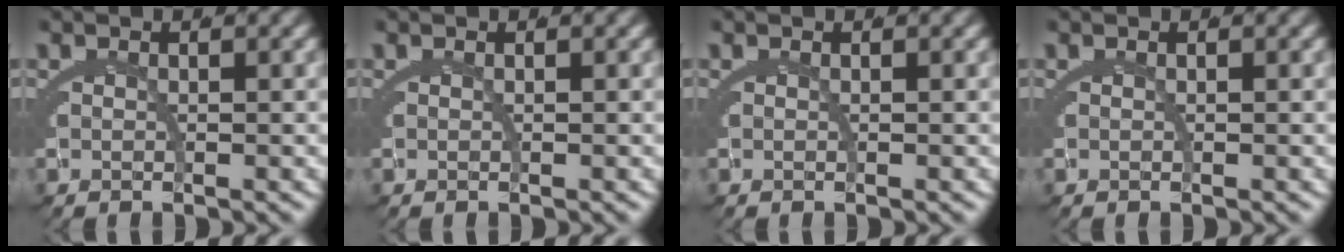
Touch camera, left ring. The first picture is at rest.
{"total": 0.0}
{"total": 0.0}
{"total": 0.0}